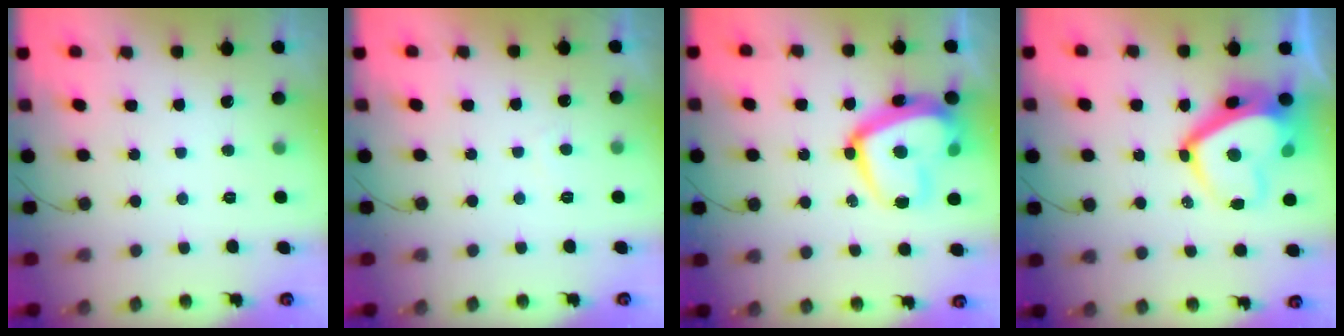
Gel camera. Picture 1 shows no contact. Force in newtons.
{"total": 0.9, "press": 0.8, "slide": 0.4}
{"total": 21.3, "press": 21.2, "slide": 1.6}
{"total": 13.2, "press": 12.9, "slide": 2.5}